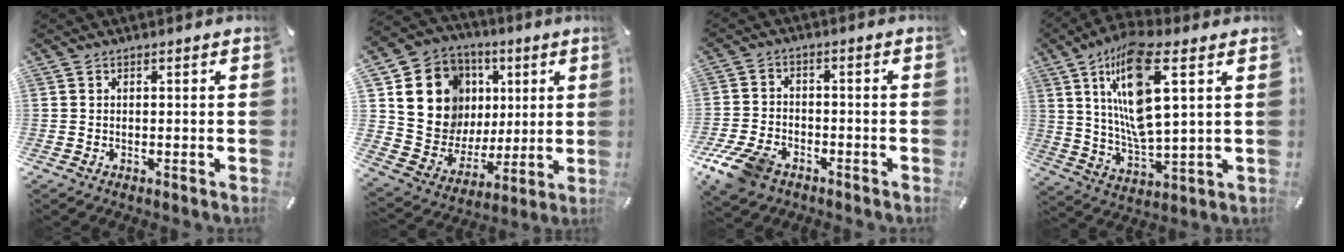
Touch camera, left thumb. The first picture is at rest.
{"total": 15.5, "force": [5.3, 13.8, 4.6], "torque": [-0.071, -0.037, 0.122]}
{"total": 8.9, "force": [-5.7, 5.4, 4.3], "torque": [-0.101, 0.022, -0.107]}
{"total": 17.2, "force": [6.9, 5.2, 14.8], "torque": [-0.306, -0.021, 0.110]}